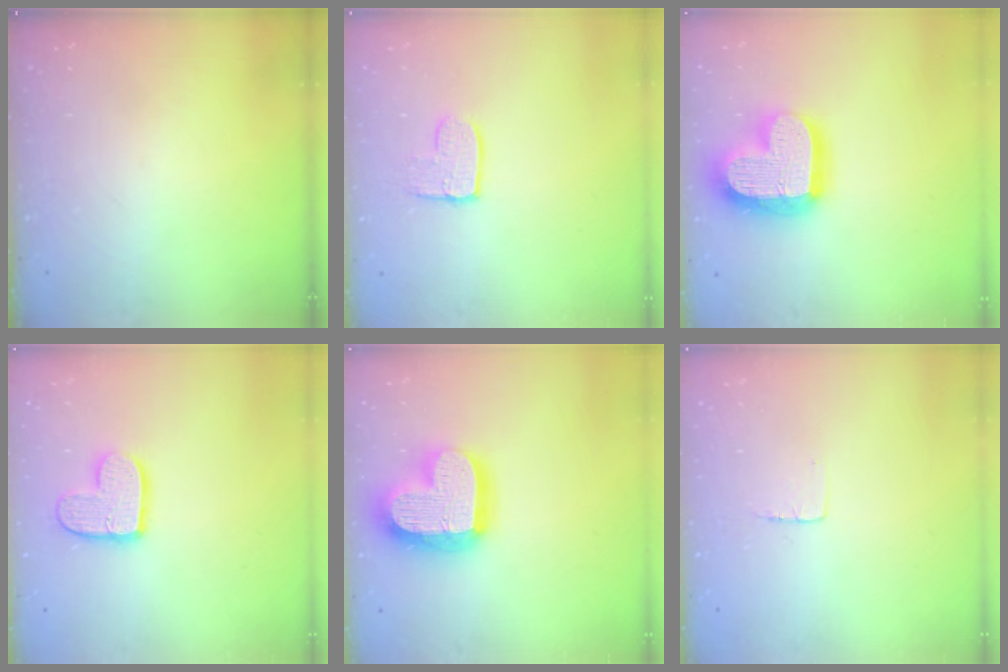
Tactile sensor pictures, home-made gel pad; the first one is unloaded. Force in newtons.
{"total": 7.0, "press": 7.0, "slide": 0.4}
{"total": 21.5, "press": 21.4, "slide": 1.8}
{"total": 11.5, "press": 11.4, "slide": 1.0}
{"total": 21.5, "press": 21.4, "slide": 1.8}
{"total": 3.5, "press": 3.5, "slide": 0.3}